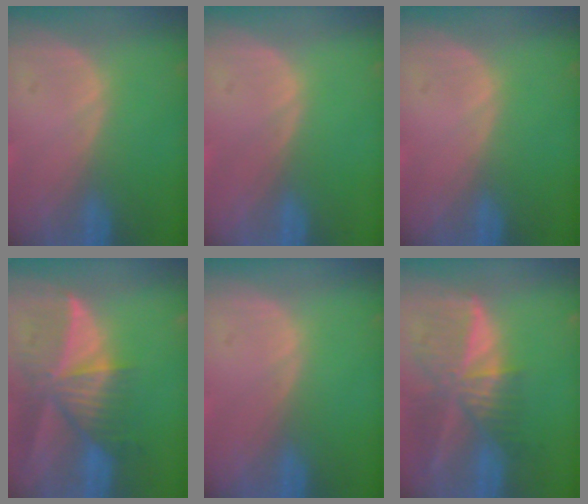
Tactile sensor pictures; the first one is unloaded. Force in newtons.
{"total": 0.0}
{"total": 0.0}
{"total": 9.9, "press": 8.7, "slide": 4.7}
{"total": 0.0}
{"total": 9.2, "press": 8.0, "slide": 4.6}